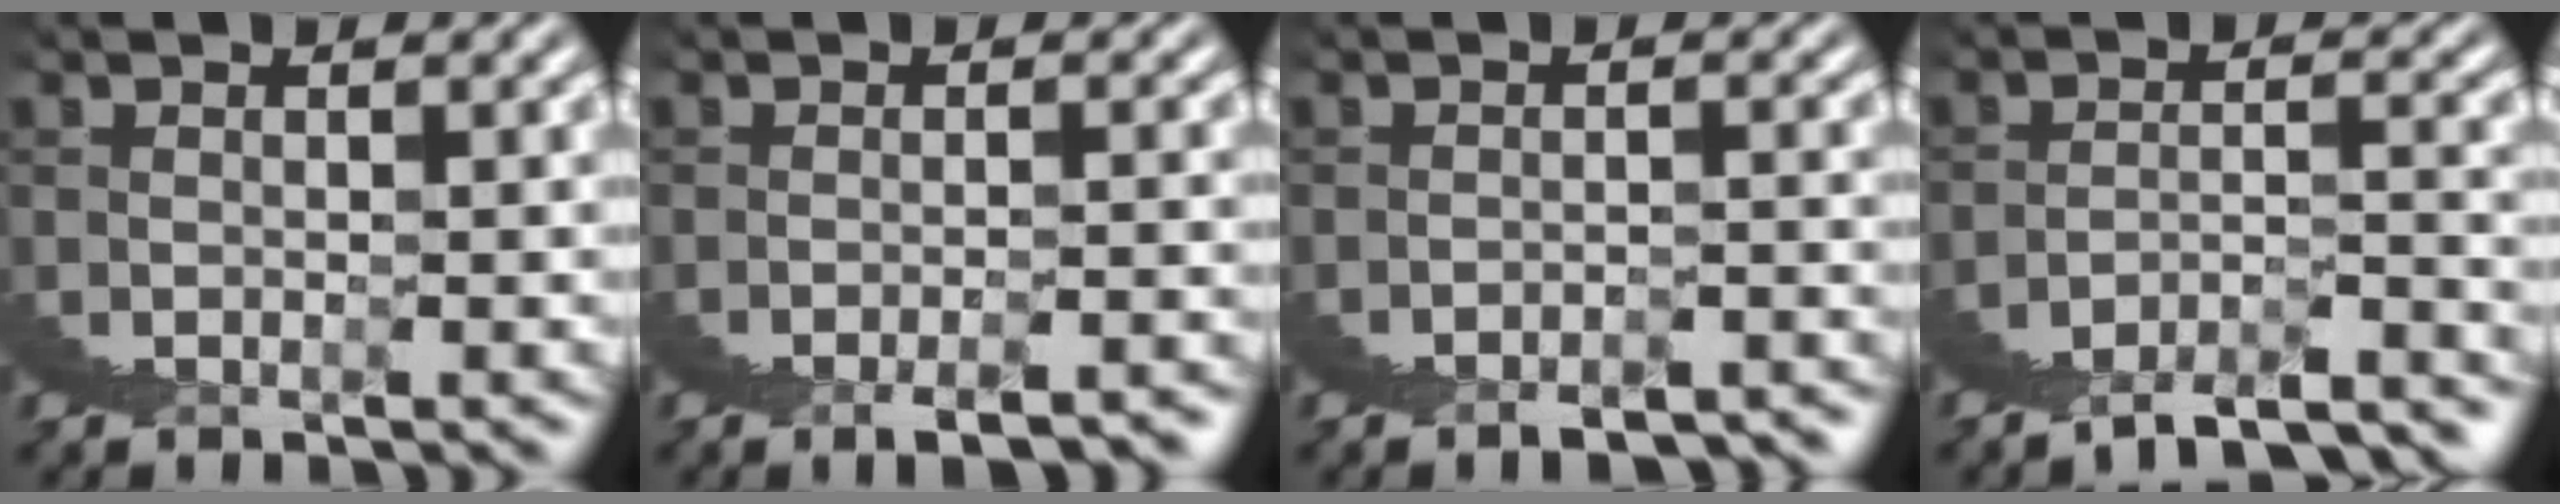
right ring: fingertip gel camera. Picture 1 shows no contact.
{"total": 1.5, "force": [-0.5, -1.4, -0.2], "torque": [0.020, 0.012, -0.015]}
{"total": 2.2, "force": [-2.1, -0.3, -0.3], "torque": [0.030, 0.005, -0.040]}
{"total": 4.0, "force": [-3.0, 1.1, 2.3], "torque": [-0.021, 0.002, -0.057]}